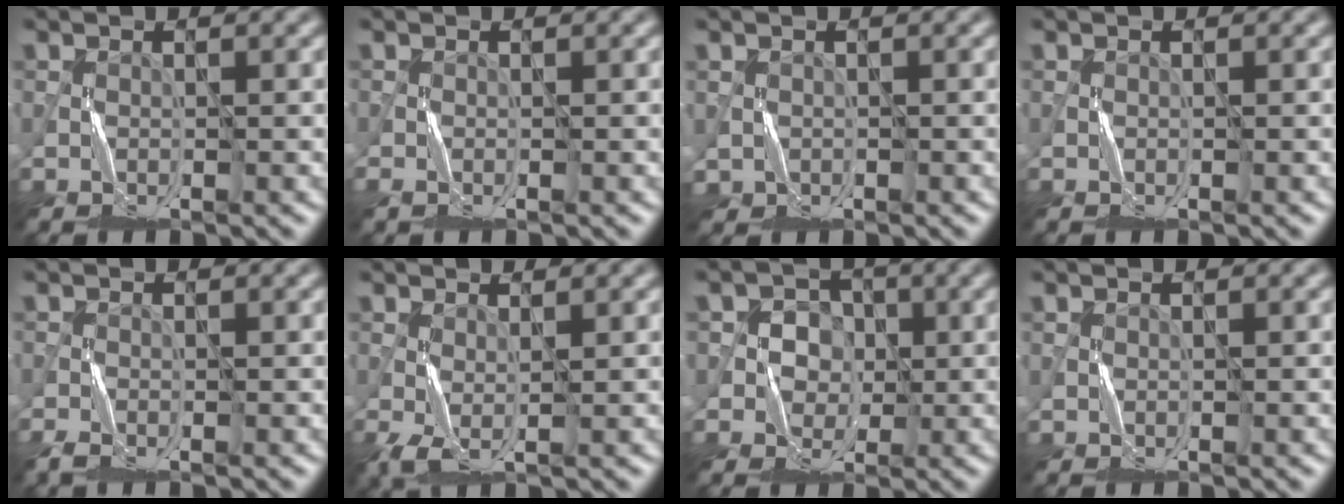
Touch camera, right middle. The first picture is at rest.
{"total": 1.0, "force": [-0.5, 0.5, 0.7], "torque": [-0.022, -0.003, -0.011]}
{"total": 0.9, "force": [0.2, 0.9, 0.1], "torque": [-0.002, -0.002, 0.009]}
{"total": 0.0}
{"total": 1.9, "force": [-1.5, 0.6, 1.1], "torque": [-0.031, -0.003, -0.031]}
{"total": 1.7, "force": [-0.1, 0.6, 1.6], "torque": [-0.049, -0.002, -0.003]}
{"total": 4.2, "force": [0.7, 4.0, 1.3], "torque": [-0.011, 0.006, 0.006]}
{"total": 0.0}